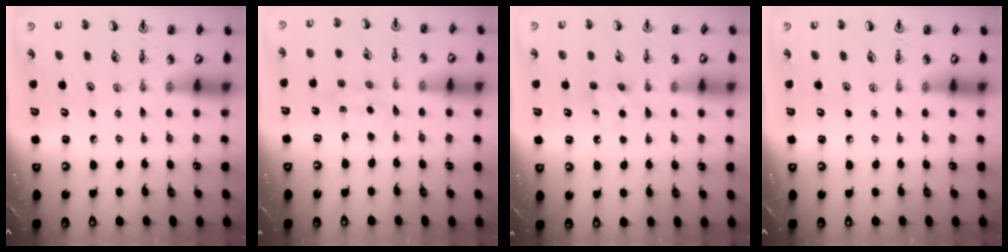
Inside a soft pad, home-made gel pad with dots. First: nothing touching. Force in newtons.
{"total": 2.5, "press": 2.5, "slide": 0.3}
{"total": 5.6, "press": 5.5, "slide": 0.7}
{"total": 0.0}